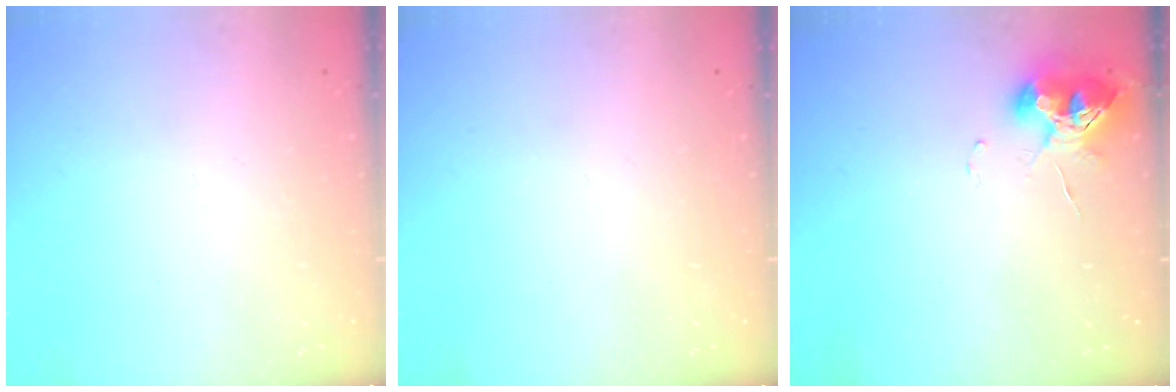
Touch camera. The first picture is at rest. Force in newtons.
{"total": 0.0}
{"total": 9.3, "press": 9.2, "slide": 1.3}